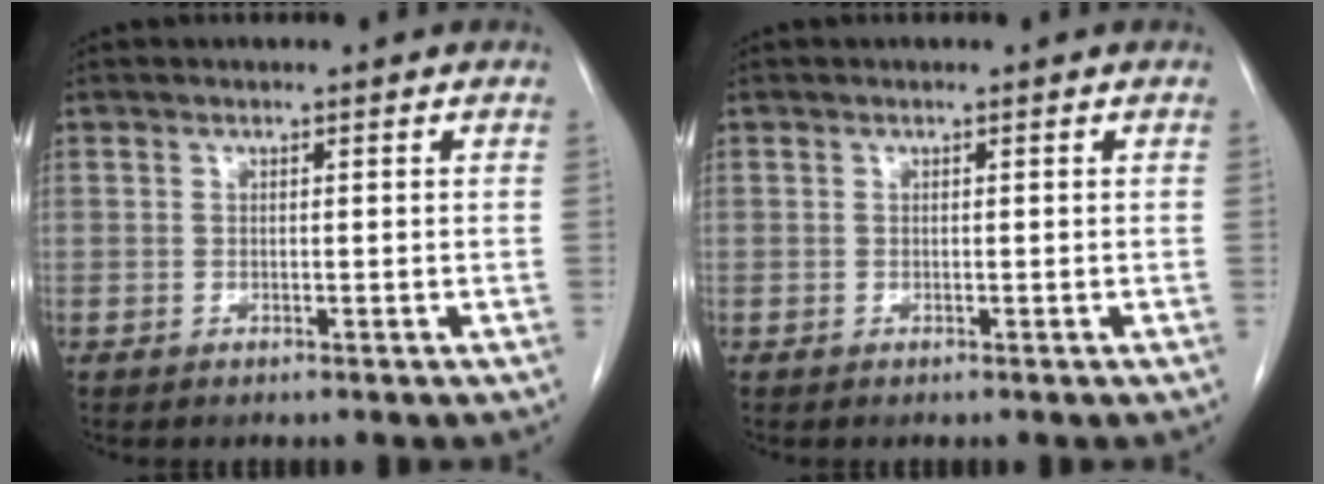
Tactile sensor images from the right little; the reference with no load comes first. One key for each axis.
{"total": 0.0}